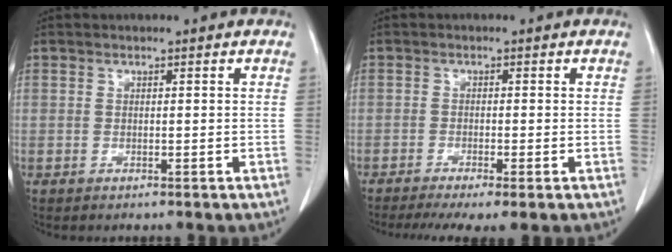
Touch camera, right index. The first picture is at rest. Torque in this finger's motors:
{"motor_torque": [1.09, -1.05, 0.40, 0.11]}